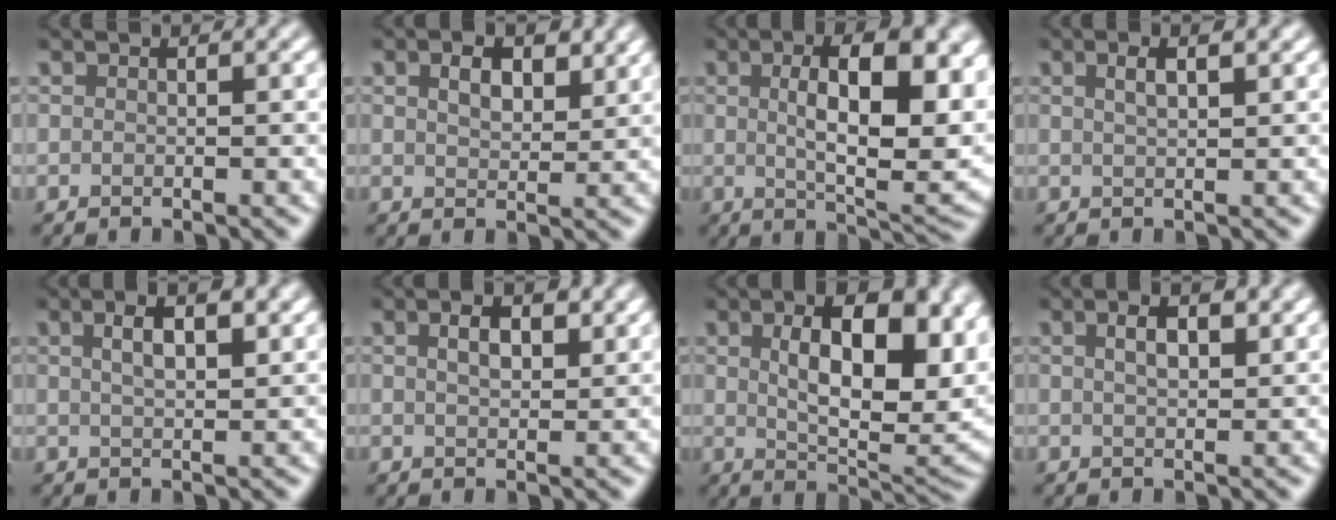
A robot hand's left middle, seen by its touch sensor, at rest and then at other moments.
{"total": 3.2, "force": [1.6, 1.7, 2.2], "torque": [-0.042, 0.001, 0.029]}
{"total": 12.4, "force": [2.0, 4.8, 11.2], "torque": [-0.148, -0.004, 0.034]}
{"total": 2.4, "force": [1.2, 0.8, 1.9], "torque": [-0.020, 0.005, 0.012]}
{"total": 3.7, "force": [1.6, 1.3, 3.1], "torque": [-0.048, 0.010, 0.022]}
{"total": 3.0, "force": [1.2, 1.5, 2.3], "torque": [-0.039, 0.005, 0.021]}
{"total": 11.7, "force": [2.4, 5.7, 10.0], "torque": [-0.139, -0.007, 0.045]}
{"total": 2.9, "force": [1.2, 1.2, 2.3], "torque": [-0.037, 0.005, 0.020]}